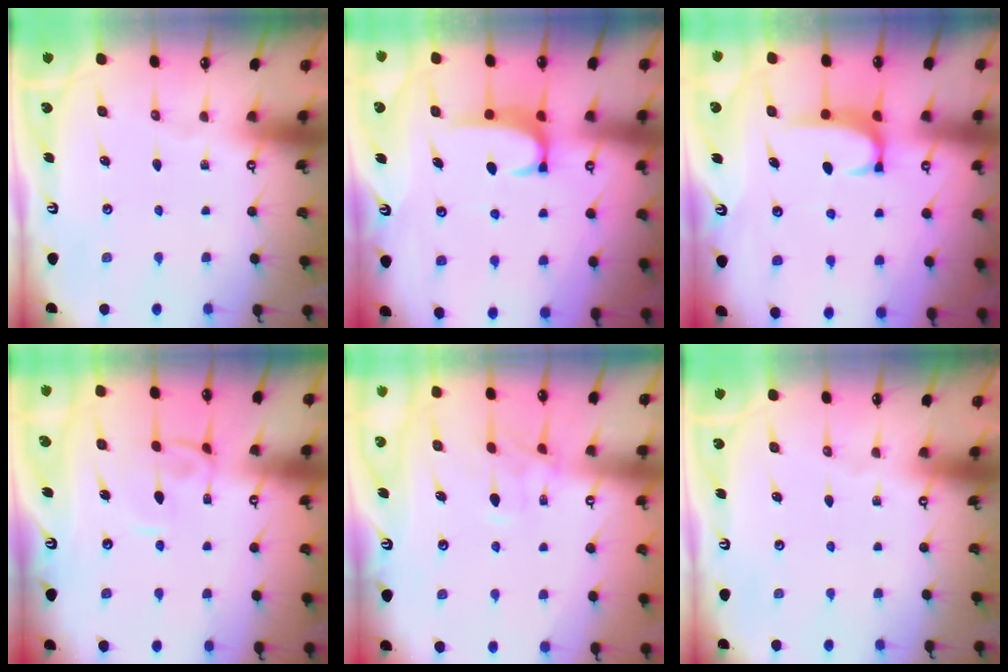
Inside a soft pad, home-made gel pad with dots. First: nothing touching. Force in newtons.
{"total": 2.0, "press": 1.9, "slide": 0.6}
{"total": 2.0, "press": 1.9, "slide": 0.5}
{"total": 1.0, "press": 1.0, "slide": 0.2}
{"total": 1.7, "press": 1.1, "slide": 1.2}
{"total": 0.0}